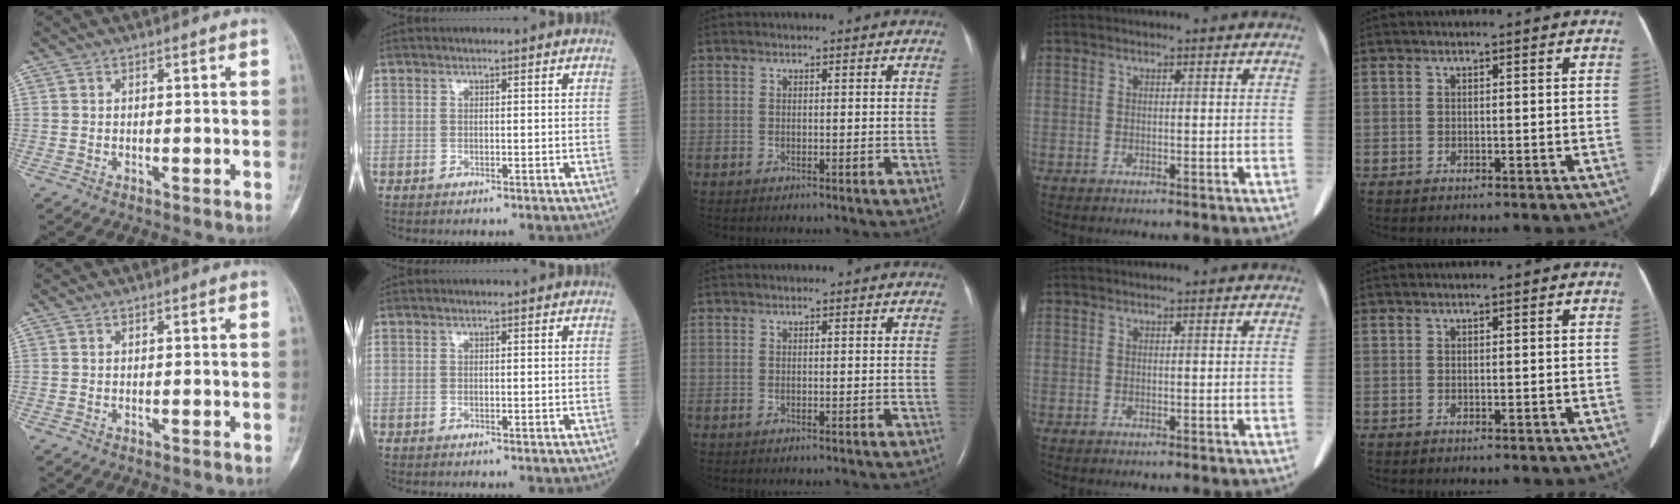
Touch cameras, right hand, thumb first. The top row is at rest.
{}